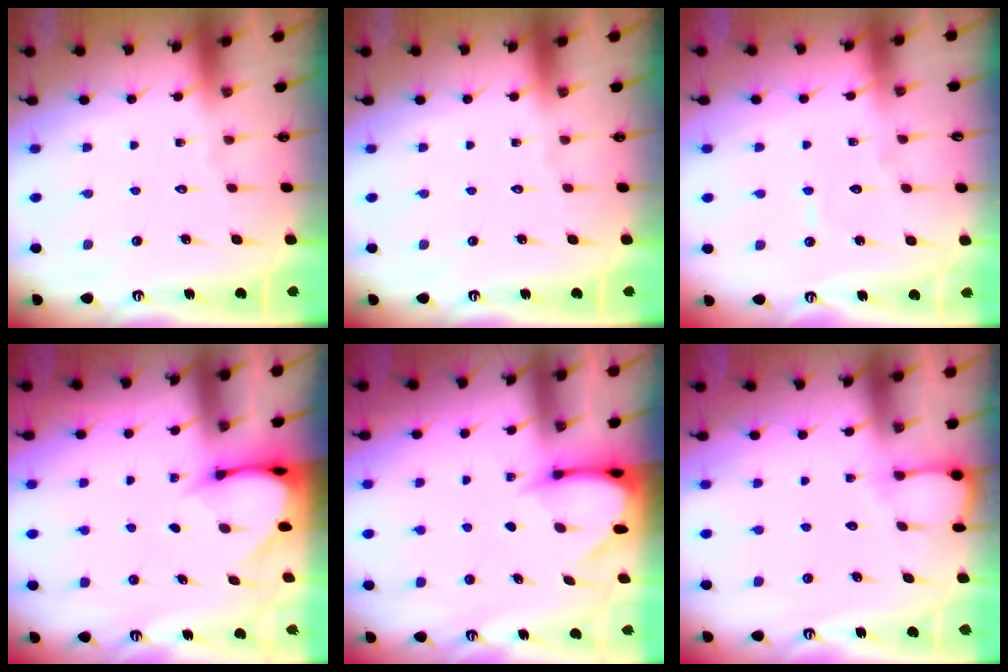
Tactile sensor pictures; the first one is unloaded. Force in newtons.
{"total": 0.0}
{"total": 4.3, "press": 4.3, "slide": 0.2}
{"total": 3.5, "press": 3.4, "slide": 0.3}
{"total": 3.5, "press": 3.5, "slide": 0.3}
{"total": 3.3, "press": 3.3, "slide": 0.4}